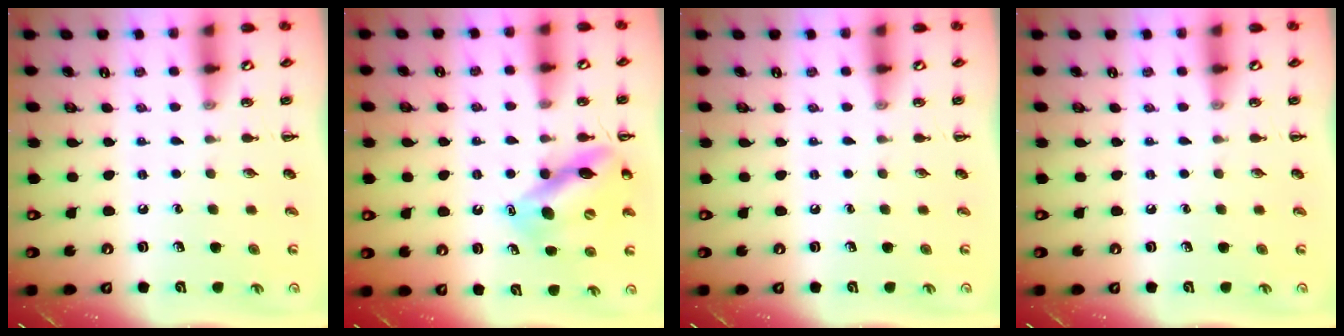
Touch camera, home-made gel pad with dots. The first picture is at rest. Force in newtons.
{"total": 12.2, "press": 11.9, "slide": 2.8}
{"total": 0.0}
{"total": 0.0}